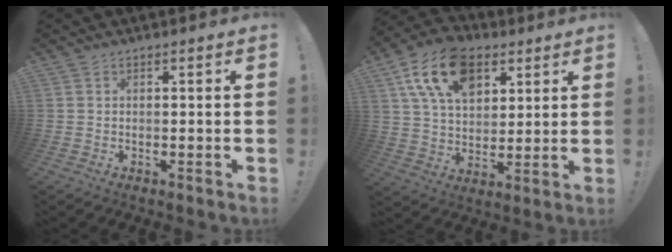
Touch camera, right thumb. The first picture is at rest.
{"total": 18.3, "force": [8.5, 11.7, 11.2], "torque": [-0.185, -0.030, 0.161]}